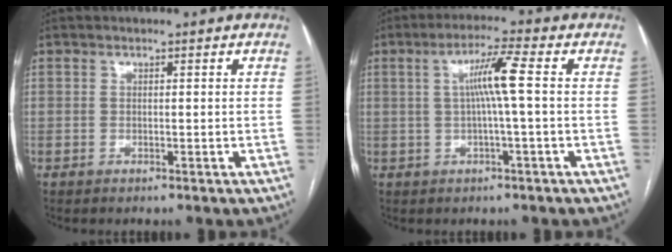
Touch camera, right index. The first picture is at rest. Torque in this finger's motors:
{"motor_torque": [0.35, 0.12, 0.34, 0.11]}